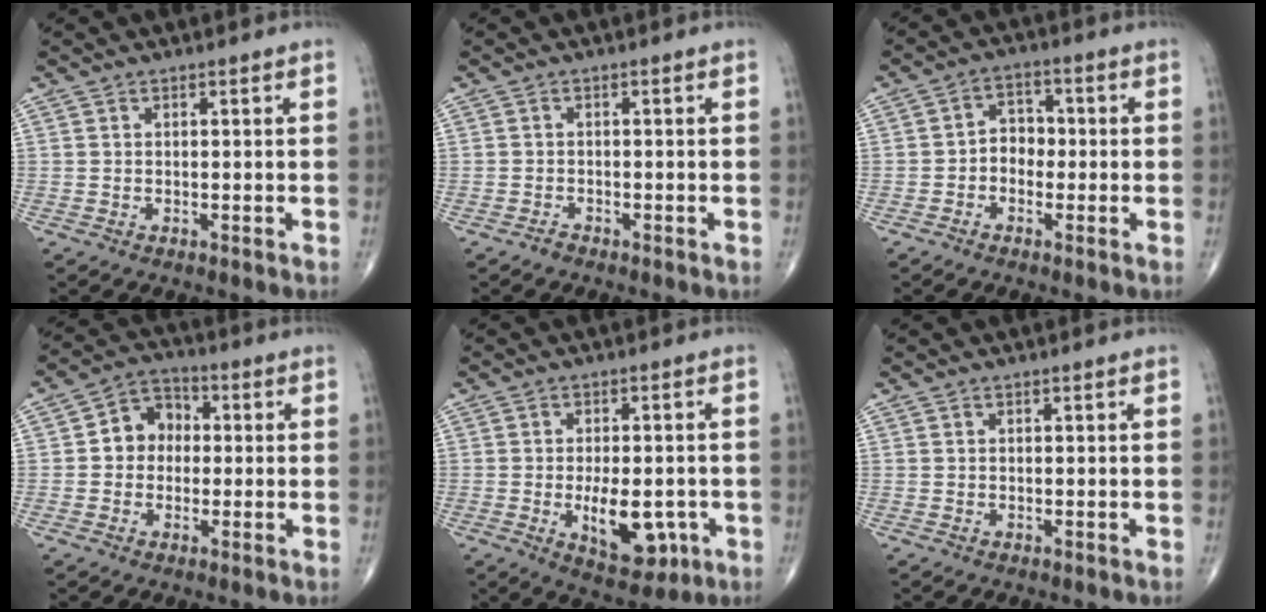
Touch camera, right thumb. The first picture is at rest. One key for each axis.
{"total": 1.0, "fx": -0.8, "fy": 0.5, "fz": 0.1, "tx": -0.003, "ty": 0.001, "tz": -0.020}
{"total": 4.9, "fx": -0.9, "fy": 3.9, "fz": 2.8, "tx": -0.019, "ty": 0.022, "tz": -0.026}
{"total": 7.3, "fx": 0.2, "fy": 6.2, "fz": 4.0, "tx": -0.038, "ty": 0.024, "tz": -0.011}
{"total": 10.6, "fx": -2.8, "fy": 5.4, "fz": 8.7, "tx": -0.109, "ty": -0.003, "tz": -0.028}
{"total": 0.0}